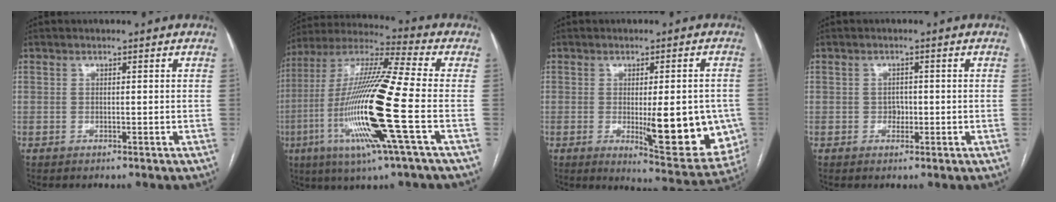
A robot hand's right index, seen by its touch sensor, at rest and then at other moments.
{"total": 20.0, "force": [-5.2, -0.1, 19.3], "torque": [-0.403, -0.021, -0.111]}
{"total": 14.1, "force": [-2.4, 3.6, 13.5], "torque": [-0.141, -0.018, -0.019]}
{"total": 1.4, "force": [-0.3, 1.1, 0.7], "torque": [-0.009, 0.004, -0.006]}